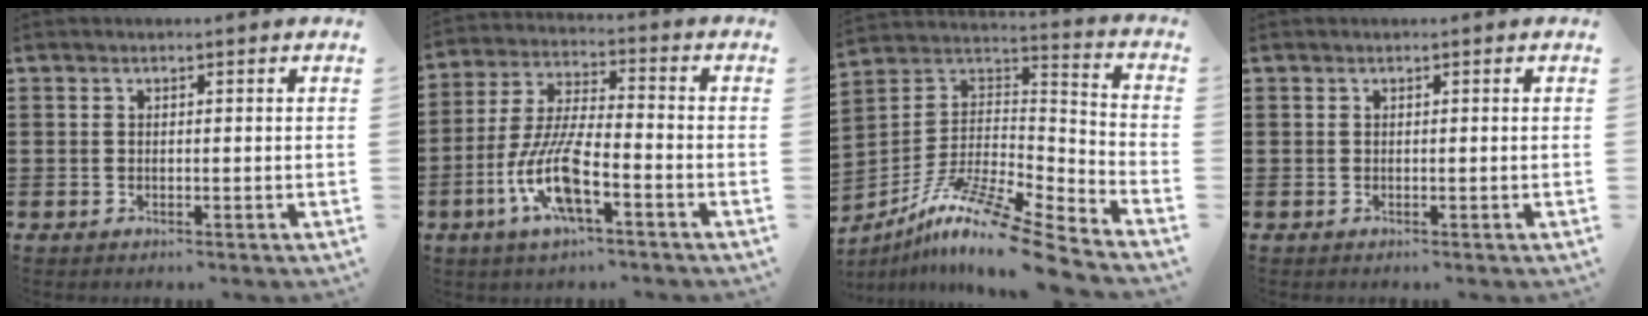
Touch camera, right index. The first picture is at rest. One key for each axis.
{"total": 10.5, "fx": -4.6, "fy": 2.7, "fz": 9.0, "tx": -0.207, "ty": -0.009, "tz": -0.092}
{"total": 12.4, "fx": -9.7, "fy": 0.7, "fz": 7.7, "tx": -0.140, "ty": 0.011, "tz": -0.188}
{"total": 0.0}